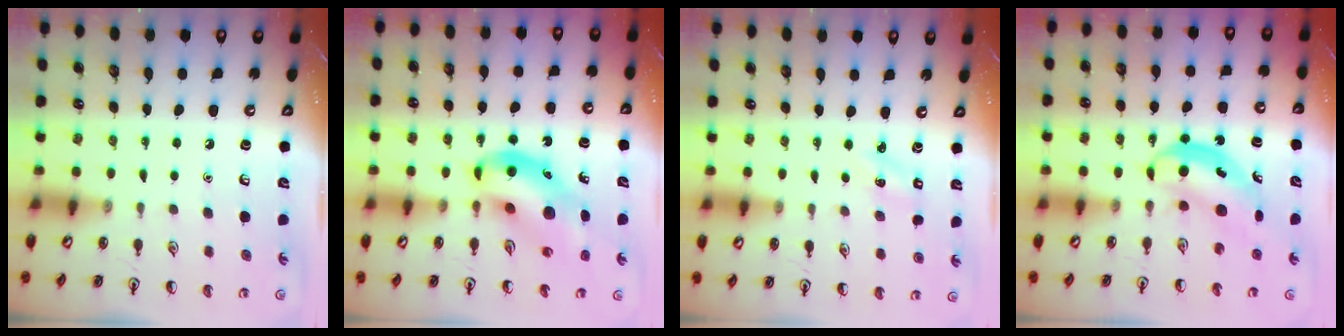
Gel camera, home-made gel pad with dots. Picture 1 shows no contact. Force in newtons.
{"total": 12.1, "press": 11.6, "slide": 3.3}
{"total": 1.3, "press": 1.2, "slide": 0.4}
{"total": 5.9, "press": 5.8, "slide": 1.2}